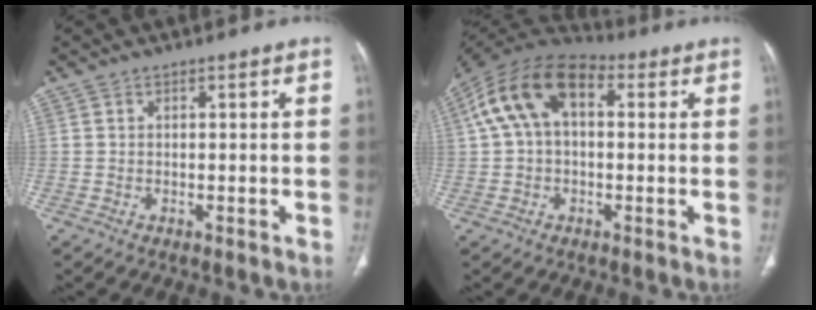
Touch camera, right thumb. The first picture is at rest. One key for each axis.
{"total": 14.6, "fx": 3.2, "fy": 8.9, "fz": 11.1, "tx": -0.200, "ty": 0.042, "tz": 0.047}